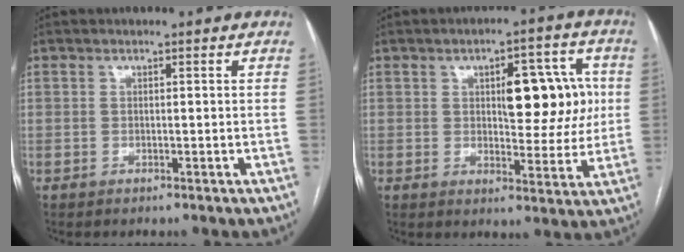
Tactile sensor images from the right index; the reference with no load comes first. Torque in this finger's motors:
{"motor_torque": [0.89, 0.16, 0.37, 0.08]}